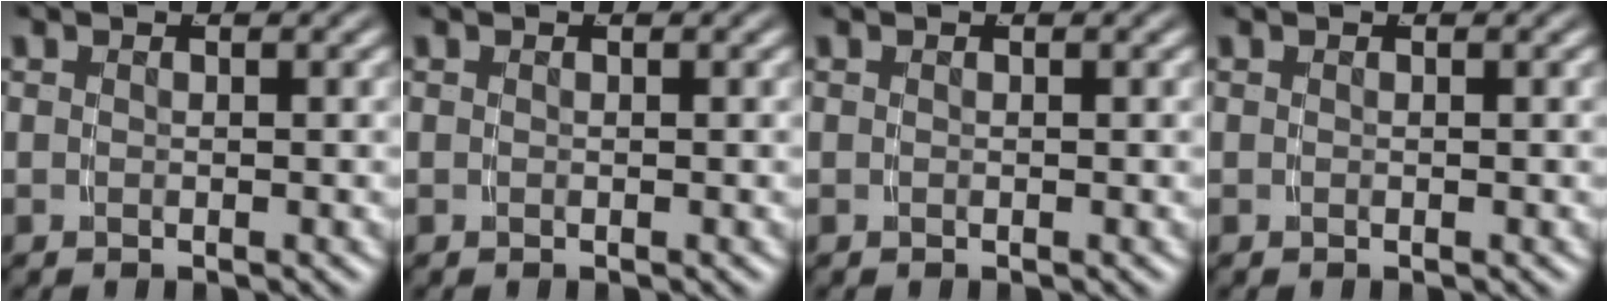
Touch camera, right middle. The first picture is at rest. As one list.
[{"total": 0.0}, {"total": 0.0}, {"total": 0.0}]